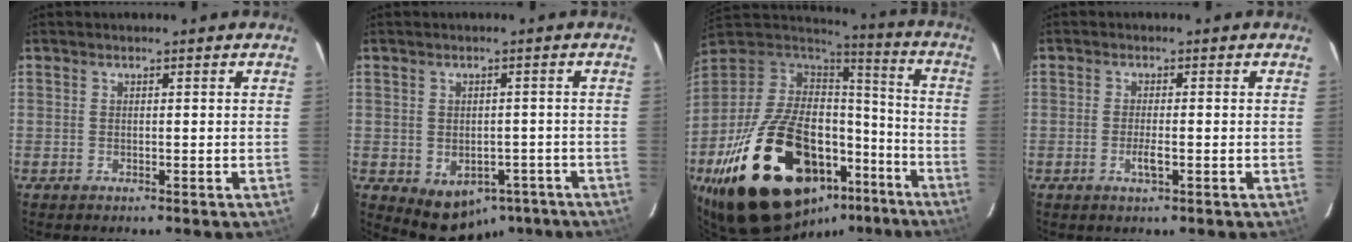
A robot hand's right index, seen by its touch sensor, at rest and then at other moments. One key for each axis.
{"total": 8.2, "fx": -4.6, "fy": 6.1, "fz": 3.0, "tx": -0.048, "ty": 0.012, "tz": -0.033}
{"total": 35.3, "fx": -19.3, "fy": 18.9, "fz": 22.7, "tx": -0.426, "ty": 0.000, "tz": -0.277}
{"total": 2.5, "fx": -0.9, "fy": 0.4, "fz": 2.3, "tx": -0.045, "ty": -0.003, "tz": -0.016}